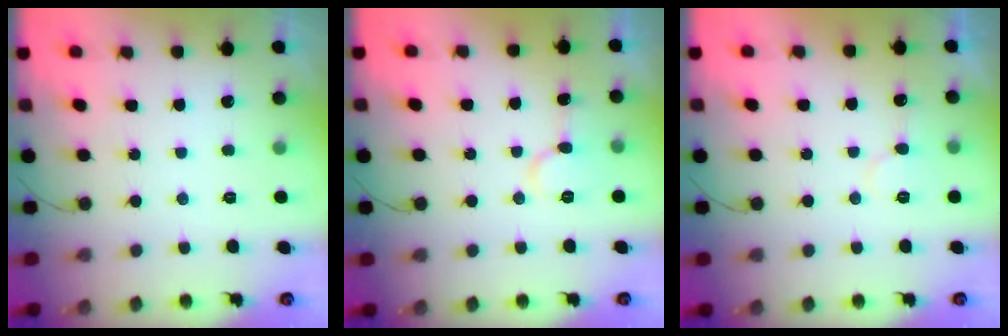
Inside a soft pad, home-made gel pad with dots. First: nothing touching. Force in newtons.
{"total": 8.1, "press": 8.1, "slide": 0.8}
{"total": 6.7, "press": 6.7, "slide": 0.5}